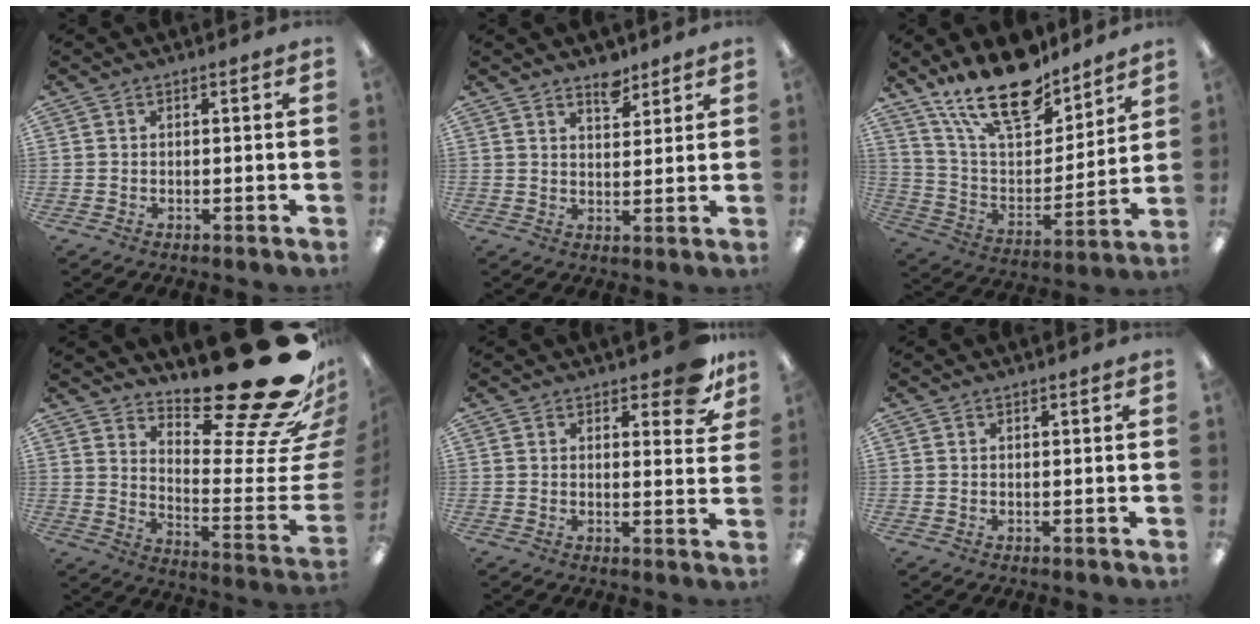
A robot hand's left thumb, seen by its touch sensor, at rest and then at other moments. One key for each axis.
{"total": 5.2, "fx": 4.3, "fy": 2.3, "fz": 1.7, "tx": -0.003, "ty": -0.031, "tz": 0.072}
{"total": 20.5, "fx": 16.1, "fy": 7.7, "fz": 10.1, "tx": -0.196, "ty": -0.094, "tz": 0.288}
{"total": 26.9, "fx": 20.6, "fy": 6.7, "fz": 16.1, "tx": -0.159, "ty": -0.177, "tz": 0.342}
{"total": 8.1, "fx": 5.7, "fy": 3.1, "fz": 4.9, "tx": -0.051, "ty": -0.032, "tz": 0.095}
{"total": 0.5, "fx": 0.5, "fy": 0.1, "fz": 0.2, "tx": -0.004, "ty": 0.002, "tz": 0.009}